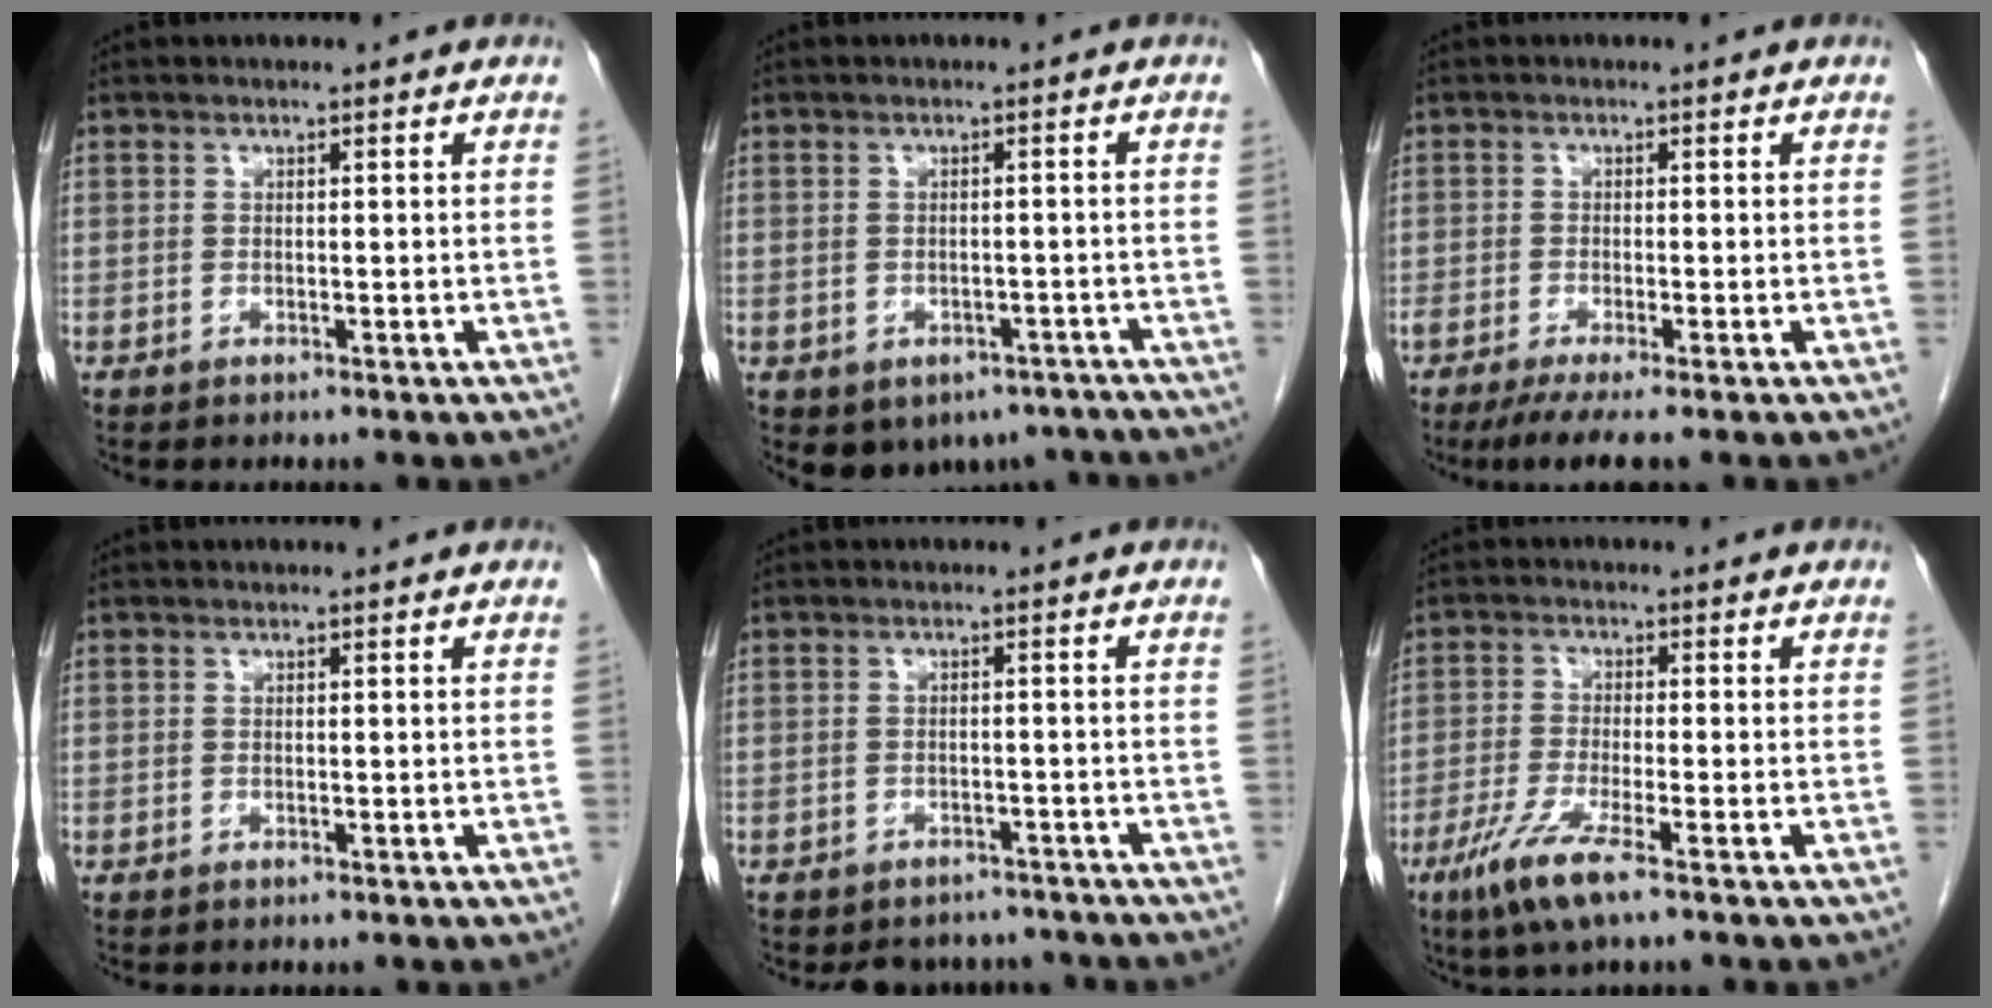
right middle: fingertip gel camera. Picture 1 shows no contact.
{"total": 7.4, "force": [-5.0, 5.1, 1.9], "torque": [-0.017, 0.015, -0.058]}
{"total": 5.0, "force": [-3.7, 0.0, 3.4], "torque": [-0.049, -0.012, -0.062]}
{"total": 0.0}
{"total": 6.1, "force": [-5.5, 2.5, 0.1], "torque": [0.006, 0.011, -0.065]}
{"total": 6.8, "force": [-4.1, 0.3, 5.4], "torque": [-0.114, -0.019, -0.080]}